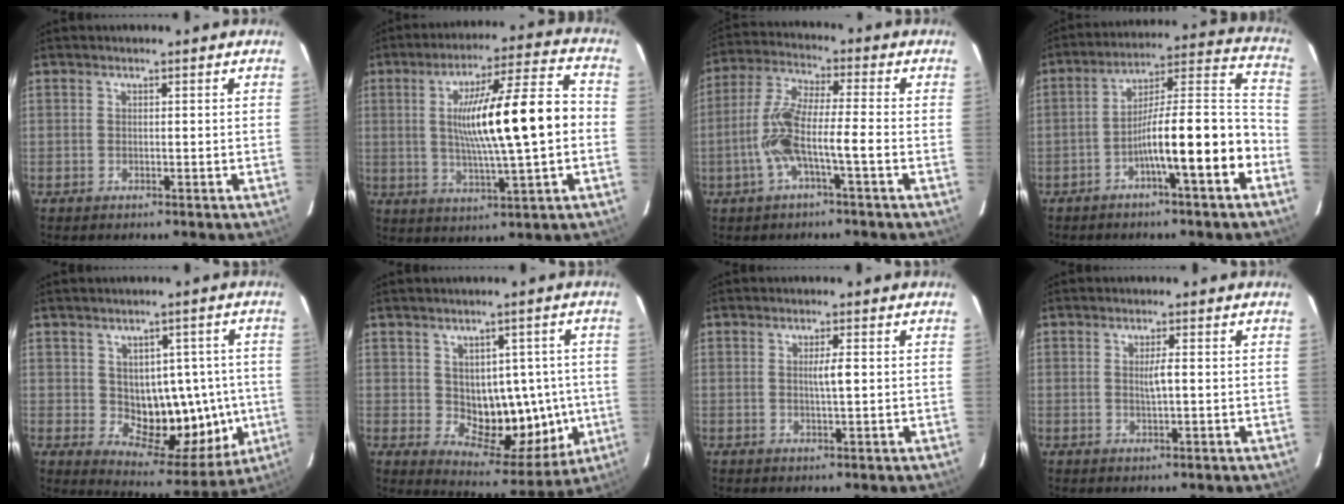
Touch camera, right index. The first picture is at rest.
{"total": 16.4, "force": [0.1, 1.2, 16.3], "torque": [-0.269, 0.017, 0.005]}
{"total": 9.3, "force": [-2.8, 0.9, 8.9], "torque": [-0.189, 0.016, -0.058]}
{"total": 14.3, "force": [-5.5, 0.8, 13.1], "torque": [-0.199, 0.026, -0.087]}
{"total": 12.4, "force": [-0.5, 7.4, 10.0], "torque": [-0.116, 0.018, 0.021]}
{"total": 11.6, "force": [-0.3, 7.0, 9.2], "torque": [-0.108, 0.013, 0.023]}
{"total": 2.2, "force": [0.2, 0.0, 2.2], "torque": [-0.039, 0.000, 0.003]}
{"total": 2.0, "force": [0.1, 0.0, 2.0], "torque": [-0.038, -0.001, 0.003]}